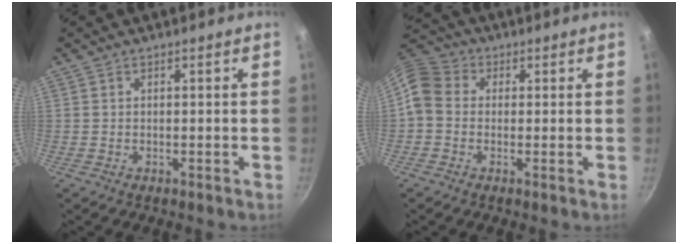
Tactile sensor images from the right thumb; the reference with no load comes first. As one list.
[{"total": 7.3, "force": [-0.1, 6.2, 3.9], "torque": [-0.065, 0.019, -0.022]}]